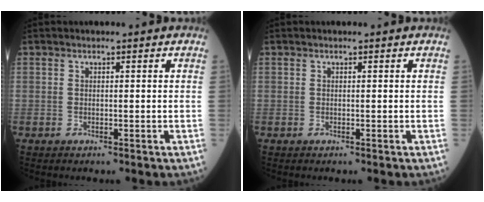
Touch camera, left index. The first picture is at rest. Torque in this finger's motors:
{"motor_torque": [-0.09, 0.09, -0.01, 0.00]}